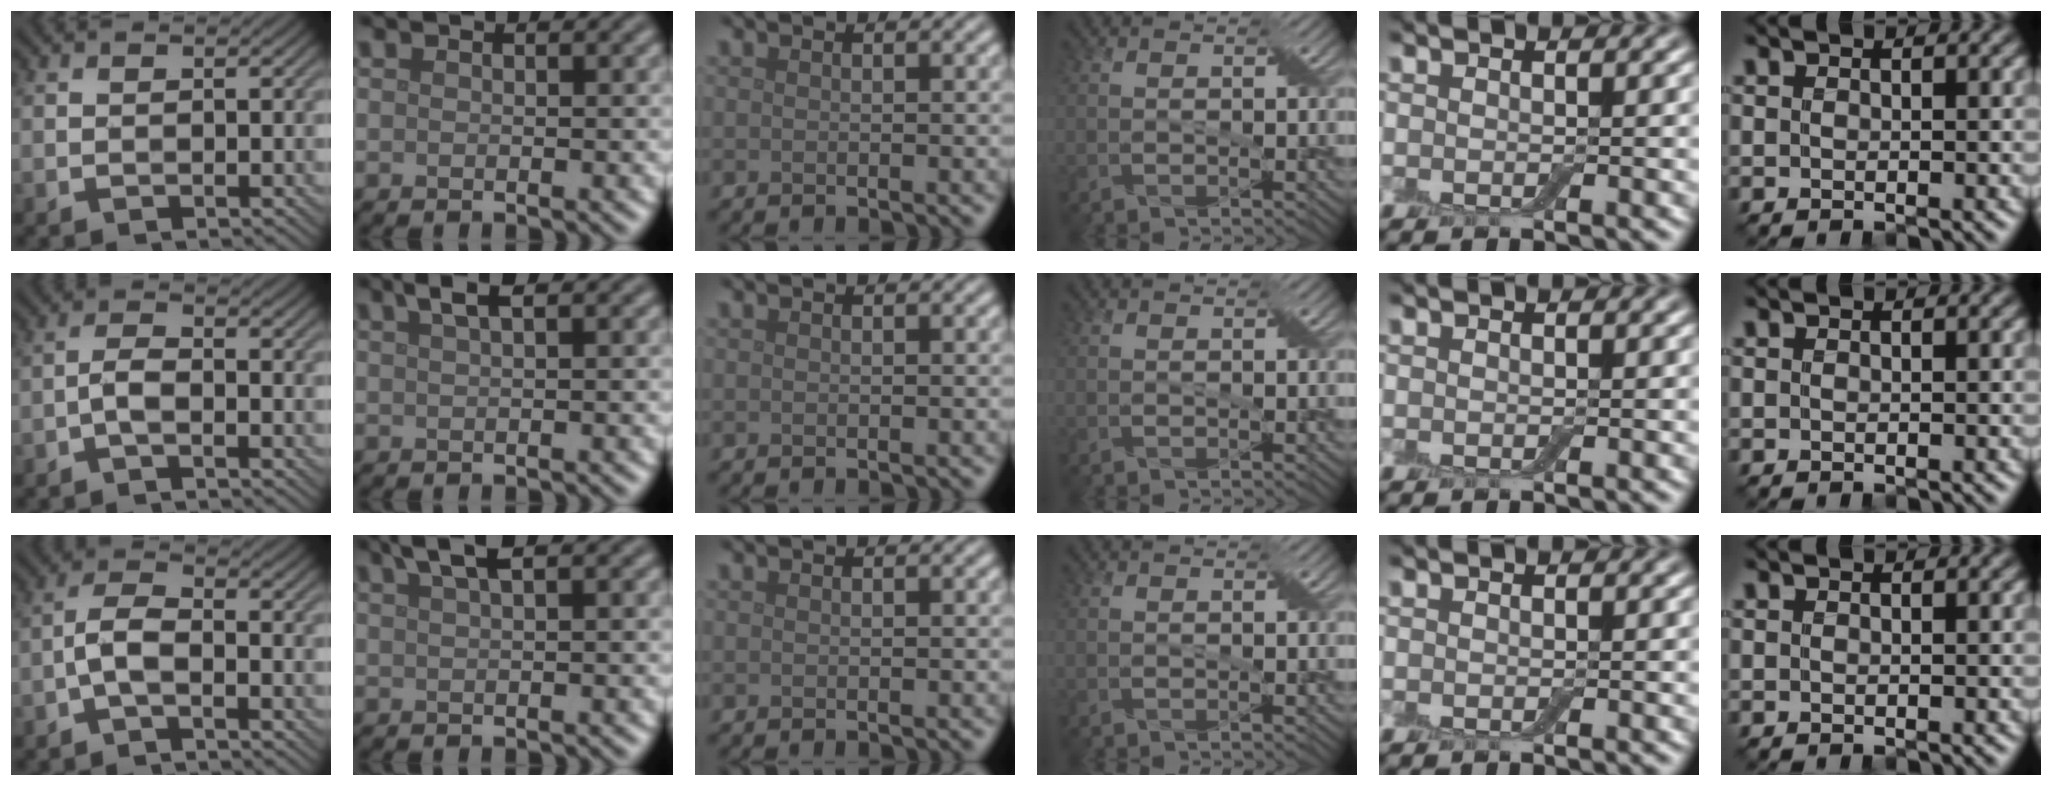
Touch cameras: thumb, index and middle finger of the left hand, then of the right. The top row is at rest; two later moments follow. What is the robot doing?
{"motion": "shake", "object": "box of matches"}